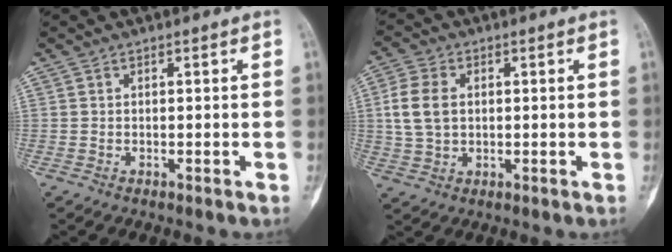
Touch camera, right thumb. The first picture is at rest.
{"total": 7.5, "force": [1.0, 5.2, 5.3], "torque": [-0.108, 0.007, 0.021]}